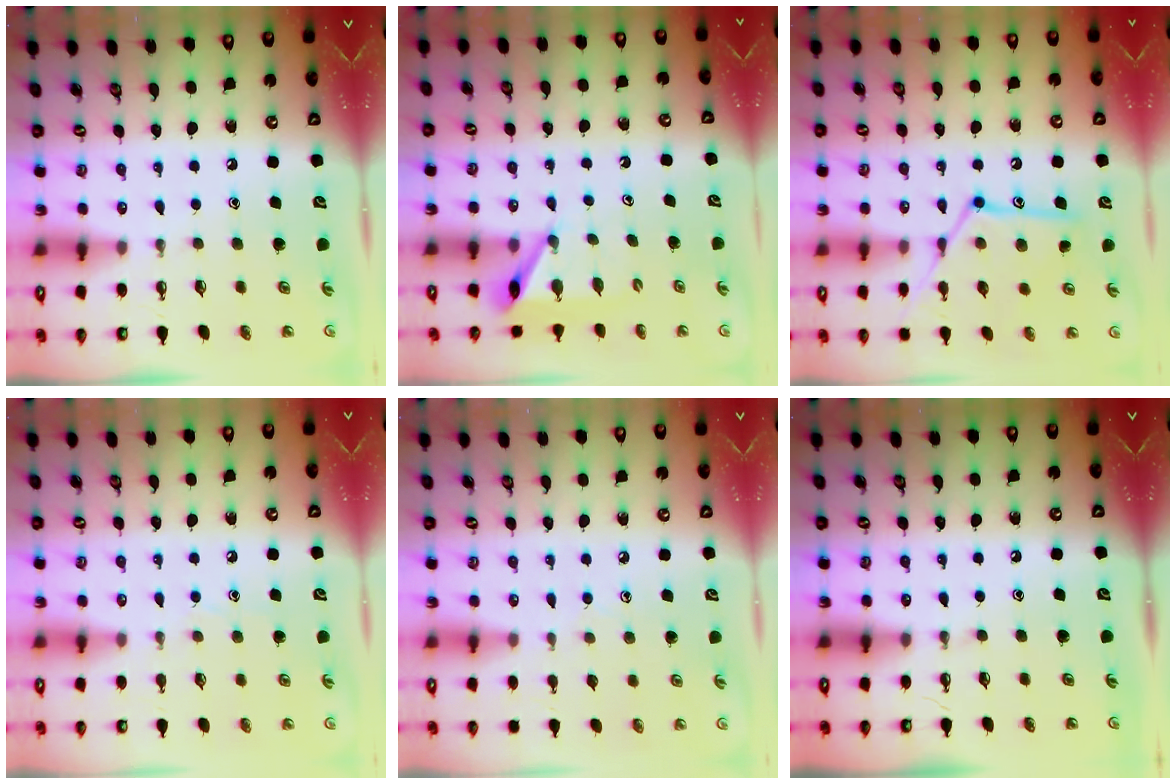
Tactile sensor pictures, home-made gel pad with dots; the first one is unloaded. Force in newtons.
{"total": 6.7, "press": 6.7, "slide": 0.4}
{"total": 14.1, "press": 14.1, "slide": 0.9}
{"total": 4.6, "press": 4.6, "slide": 0.5}
{"total": 3.6, "press": 3.5, "slide": 0.4}
{"total": 0.0}